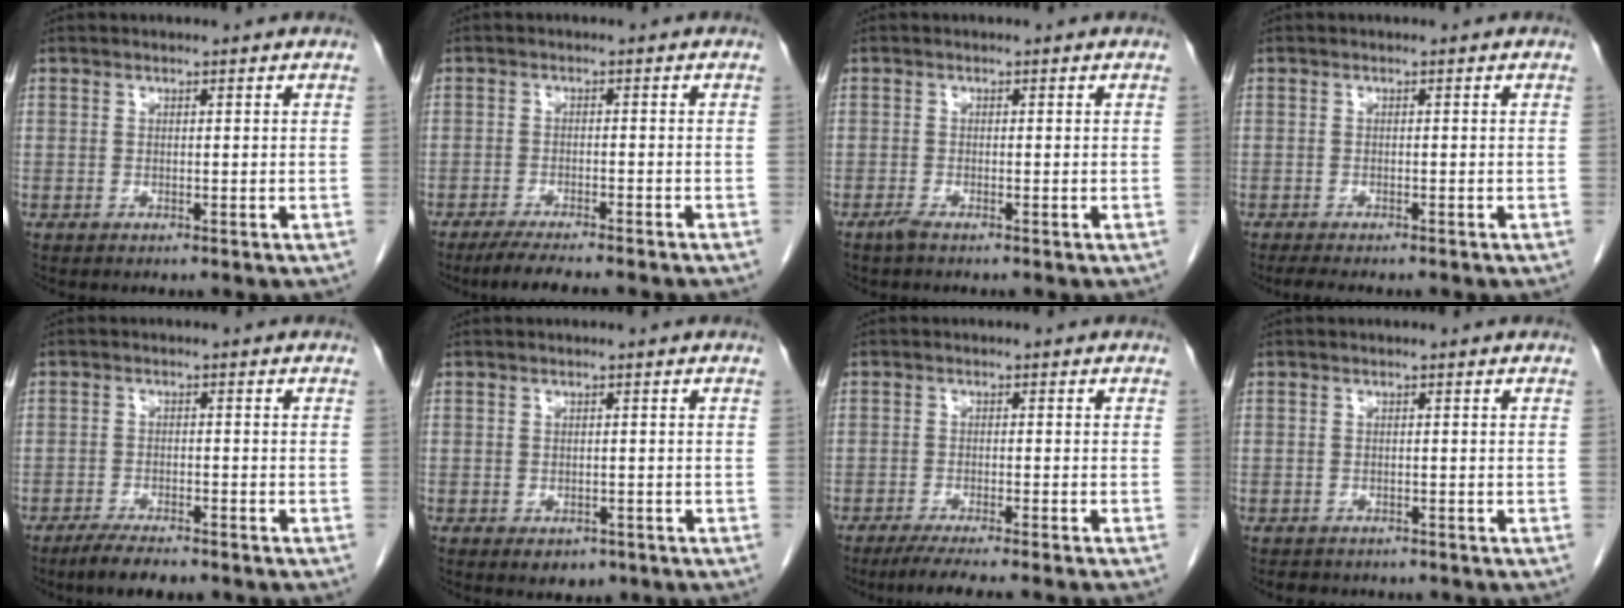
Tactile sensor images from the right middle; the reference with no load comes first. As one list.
[{"total": 7.5, "force": [-6.4, 0.2, 3.9], "torque": [-0.053, -0.016, -0.100]}, {"total": 1.1, "force": [-0.9, 0.0, 0.6], "torque": [-0.017, -0.002, -0.018]}, {"total": 4.8, "force": [-4.0, 1.1, 2.4], "torque": [-0.034, -0.011, -0.055]}, {"total": 5.1, "force": [-4.1, 1.0, 2.9], "torque": [-0.049, -0.007, -0.066]}, {"total": 3.0, "force": [-1.7, 1.9, 1.5], "torque": [-0.013, 0.000, -0.012]}, {"total": 8.2, "force": [-7.0, -0.9, 4.3], "torque": [-0.043, -0.020, -0.105]}, {"total": 3.4, "force": [-2.9, 1.5, 0.8], "torque": [-0.018, -0.002, -0.035]}]